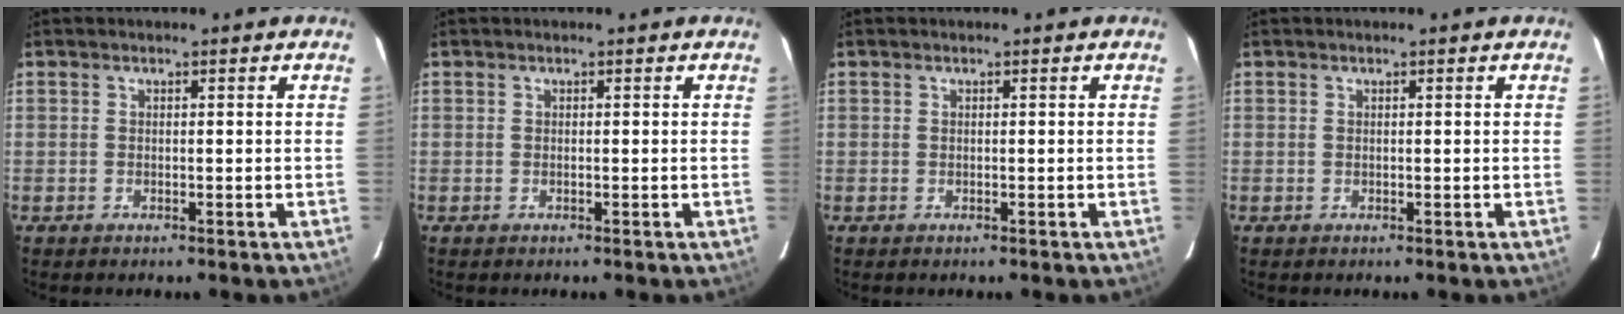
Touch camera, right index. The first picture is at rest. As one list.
[{"total": 0.0}, {"total": 0.0}, {"total": 0.0}]